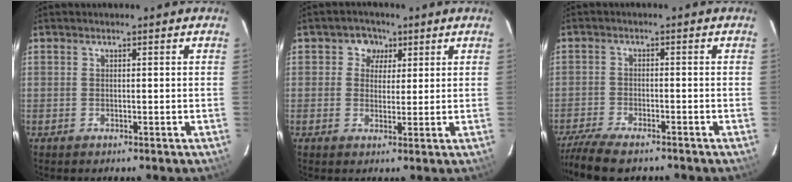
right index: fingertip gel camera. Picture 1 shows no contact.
{"total": 4.1, "force": [1.3, 3.9, 0.7], "torque": [0.003, 0.009, 0.015]}
{"total": 11.0, "force": [-9.1, 2.7, 5.5], "torque": [-0.134, -0.034, -0.160]}